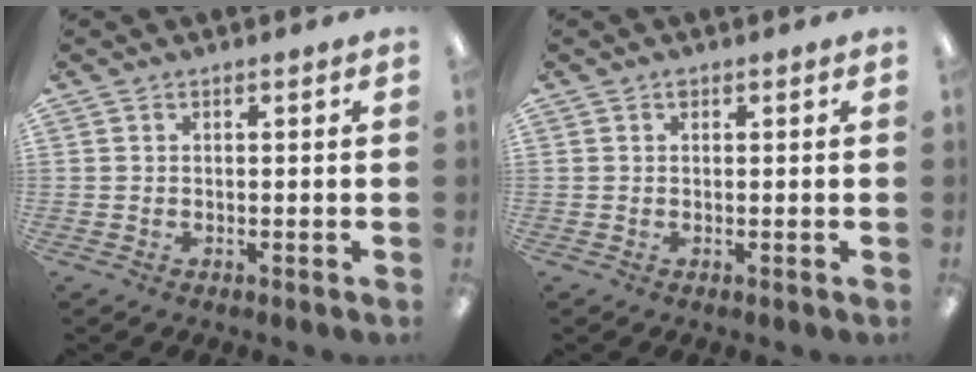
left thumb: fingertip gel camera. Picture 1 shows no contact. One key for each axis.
{"total": 0.7, "fx": 0.4, "fy": 0.5, "fz": 0.4, "tx": -0.010, "ty": 0.003, "tz": 0.007}